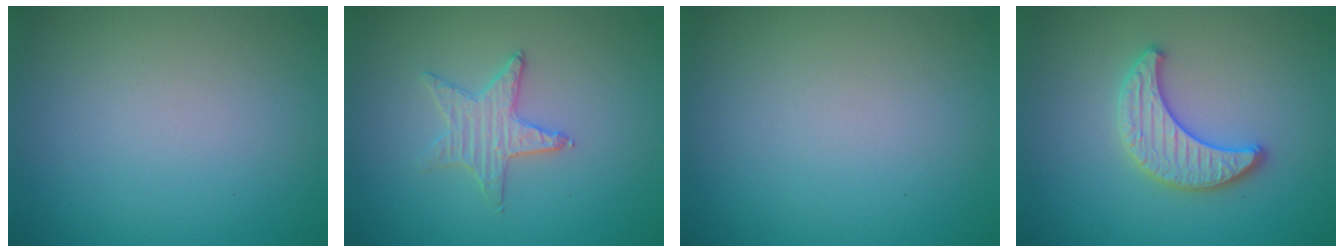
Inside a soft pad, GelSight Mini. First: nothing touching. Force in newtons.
{"total": 1.6, "press": 1.6, "slide": 0.2}
{"total": 0.0}
{"total": 3.2, "press": 3.2, "slide": 0.3}